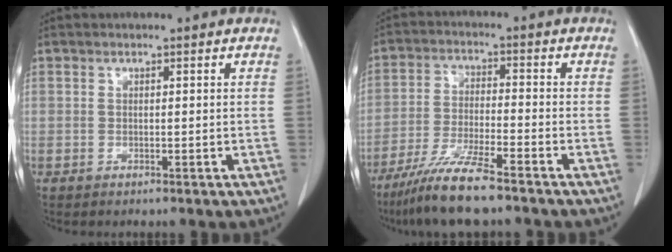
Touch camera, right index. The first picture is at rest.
{"total": 9.3, "force": [-7.2, 0.4, 5.8], "torque": [-0.116, -0.028, -0.136]}